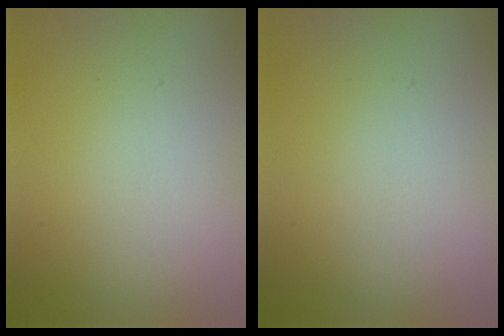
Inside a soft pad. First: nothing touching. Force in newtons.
{"total": 0.0}